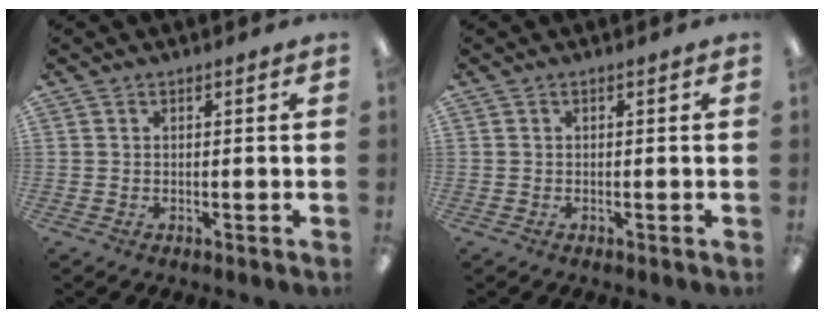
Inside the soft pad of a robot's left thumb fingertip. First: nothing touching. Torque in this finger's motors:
{"motor_torque": [0.00, 0.00, -0.10, 0.02, 0.00]}